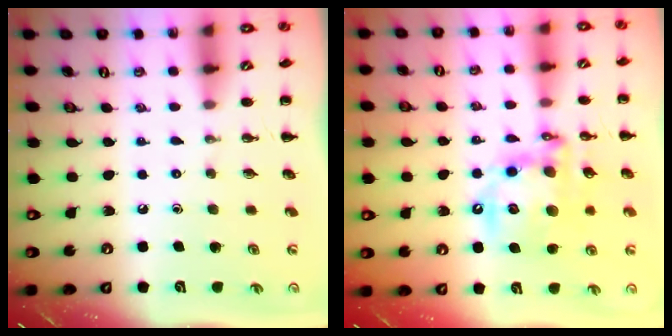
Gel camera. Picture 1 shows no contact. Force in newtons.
{"total": 15.7, "press": 15.3, "slide": 3.4}